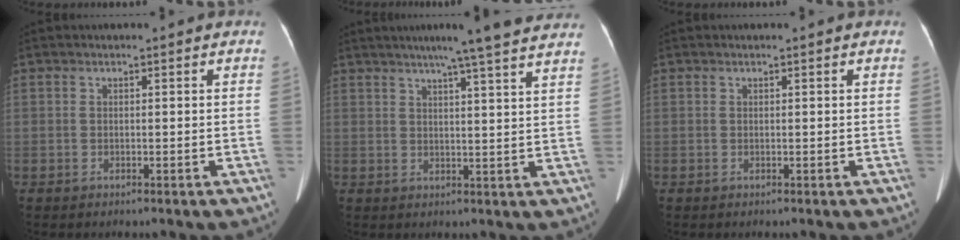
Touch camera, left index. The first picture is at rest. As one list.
[{"total": 14.4, "force": [12.0, -0.9, 8.0], "torque": [-0.121, 0.008, 0.137]}, {"total": 0.0}]